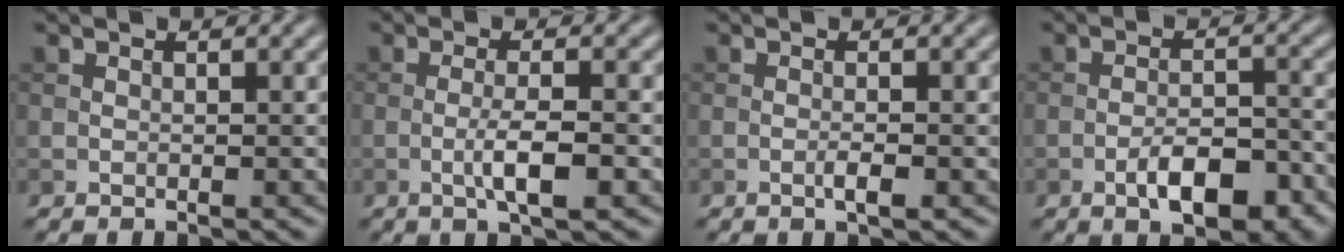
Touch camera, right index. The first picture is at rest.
{"total": 3.5, "force": [-1.0, 0.6, 3.2], "torque": [-0.059, 0.001, -0.021]}
{"total": 1.4, "force": [-0.6, 0.2, 1.3], "torque": [-0.022, 0.000, -0.013]}
{"total": 5.8, "force": [-2.9, 2.2, 4.5], "torque": [-0.068, 0.004, -0.044]}